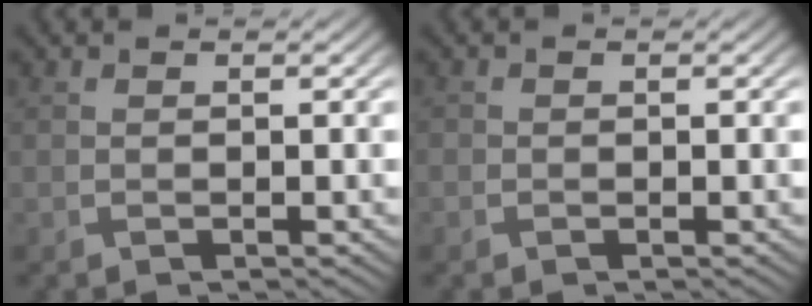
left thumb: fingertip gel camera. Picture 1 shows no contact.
{"total": 0.6, "force": [-0.2, 0.5, 0.0], "torque": [0.002, -0.005, -0.005]}